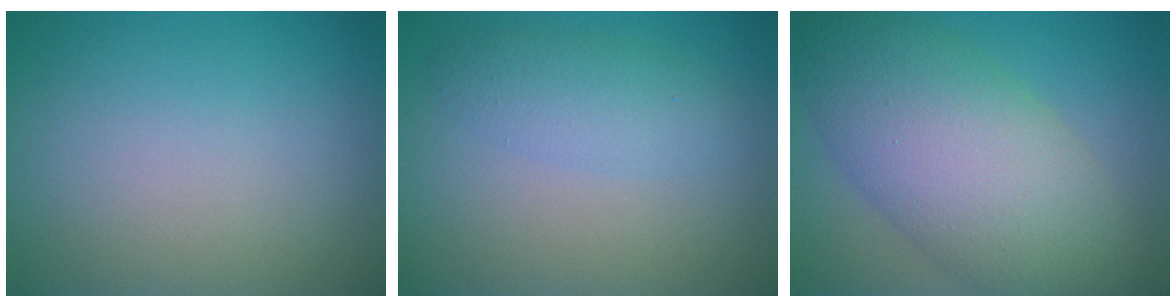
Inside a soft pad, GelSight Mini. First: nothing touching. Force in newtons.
{"total": 2.6, "press": 2.6, "slide": 0.1}
{"total": 10.5, "press": 10.5, "slide": 0.1}